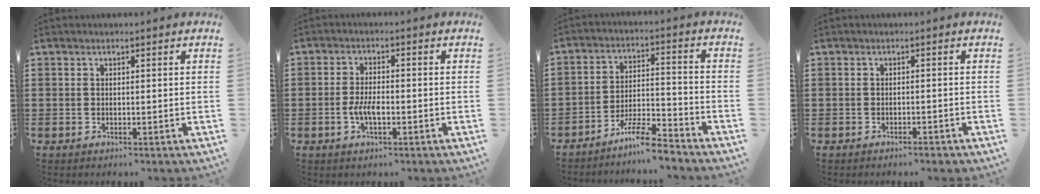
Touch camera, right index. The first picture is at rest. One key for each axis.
{"total": 3.7, "fx": -1.2, "fy": 1.4, "fz": 3.2, "tx": -0.079, "ty": -0.004, "tz": -0.028}
{"total": 7.1, "fx": -6.3, "fy": 0.7, "fz": 3.3, "tx": -0.065, "ty": 0.006, "tz": -0.121}
{"total": 1.1, "fx": -1.0, "fy": 0.1, "fz": 0.5, "tx": -0.012, "ty": -0.002, "tz": -0.019}